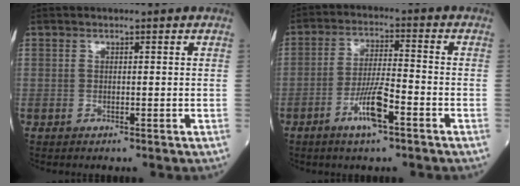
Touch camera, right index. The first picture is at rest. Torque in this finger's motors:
{"motor_torque": [1.03, -0.59, 0.54, 0.14]}